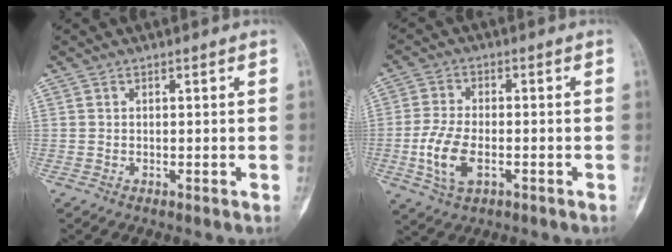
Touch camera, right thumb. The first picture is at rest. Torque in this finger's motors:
{"motor_torque": [-0.09, 0.42, 0.44, 0.31, 0.09]}